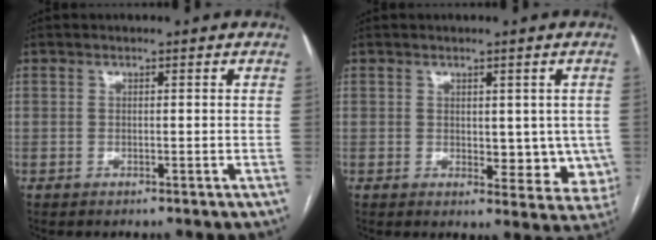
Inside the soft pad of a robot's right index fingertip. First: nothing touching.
{"total": 7.1, "force": [0.3, 4.0, 5.9], "torque": [-0.045, -0.008, 0.009]}